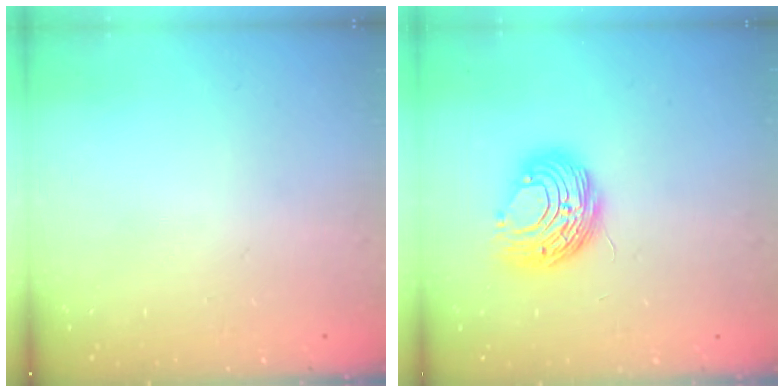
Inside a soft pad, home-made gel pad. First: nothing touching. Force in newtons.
{"total": 10.1, "press": 10.1, "slide": 0.8}